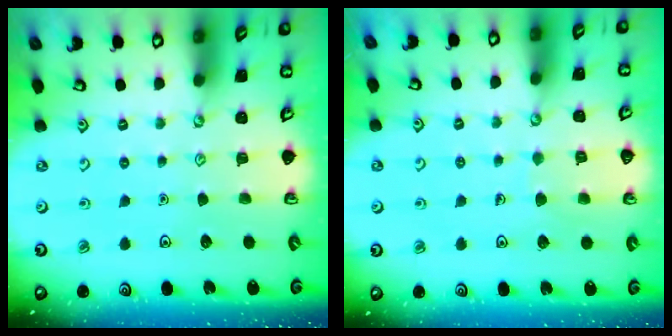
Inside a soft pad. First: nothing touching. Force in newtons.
{"total": 5.6, "press": 5.6, "slide": 0.4}